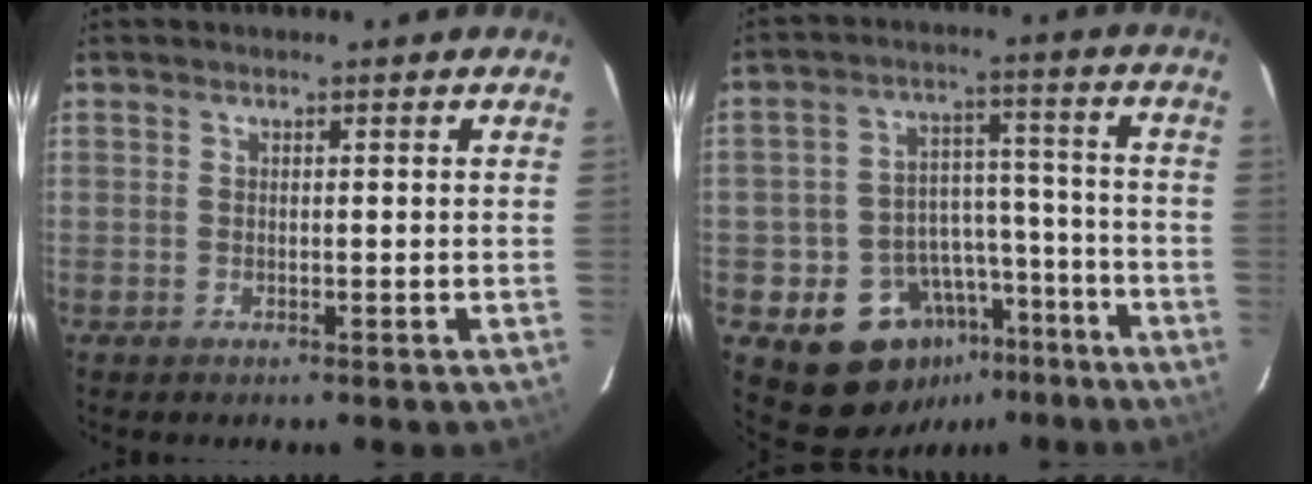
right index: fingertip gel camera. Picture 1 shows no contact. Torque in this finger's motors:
{"motor_torque": [1.12, -1.02, 0.21, 0.00]}